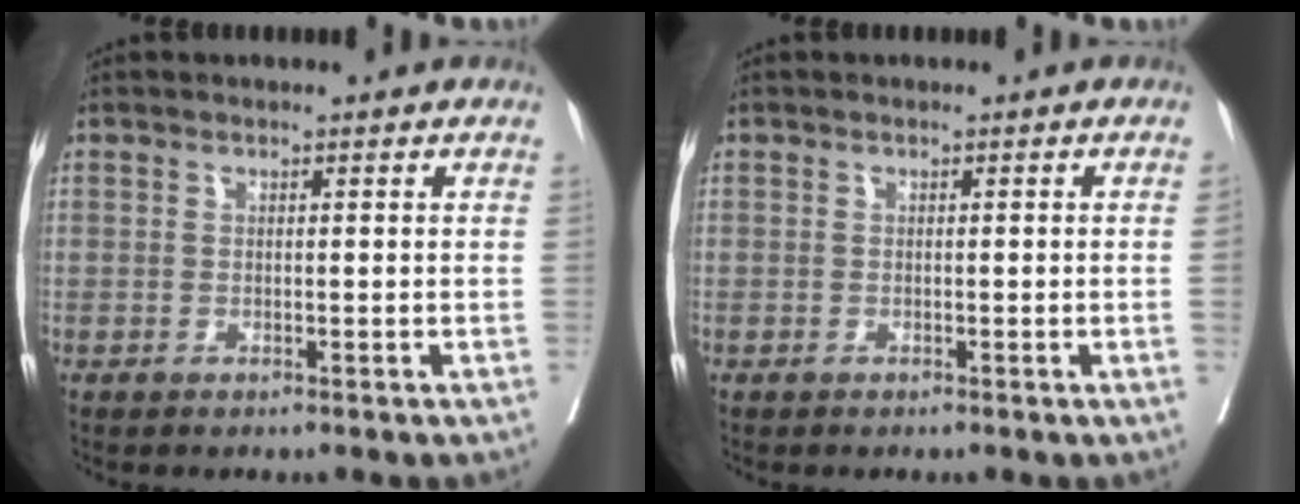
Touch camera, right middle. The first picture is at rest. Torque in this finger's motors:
{"motor_torque": [1.09, -1.05, -0.10, -0.21]}